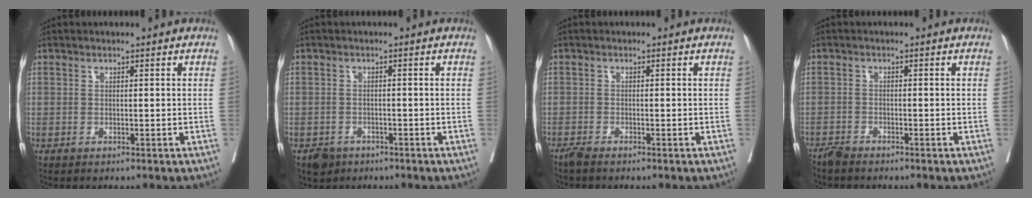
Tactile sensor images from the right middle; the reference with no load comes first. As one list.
[{"total": 2.9, "force": [-2.0, 2.1, 0.4], "torque": [-0.008, 0.005, -0.031]}, {"total": 1.1, "force": [-1.0, 0.0, 0.4], "torque": [-0.012, -0.003, -0.022]}, {"total": 1.6, "force": [-1.6, 0.2, 0.2], "torque": [-0.004, -0.003, -0.030]}]